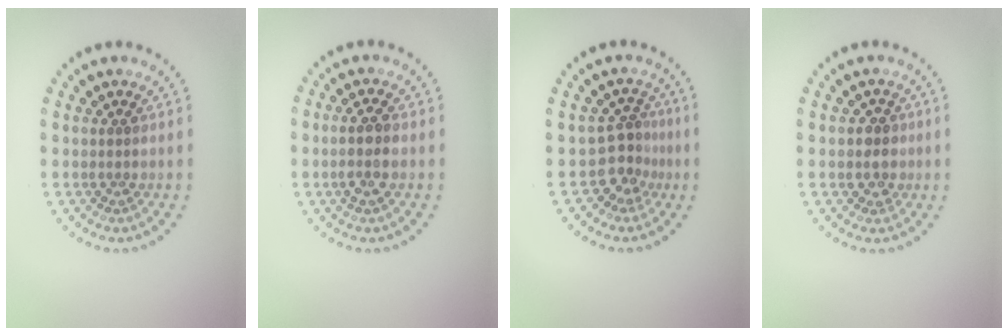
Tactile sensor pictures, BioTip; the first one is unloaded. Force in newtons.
{"total": 2.2, "press": 2.0, "slide": 0.7}
{"total": 2.9, "press": 2.0, "slide": 2.1}
{"total": 1.6, "press": 1.5, "slide": 0.7}